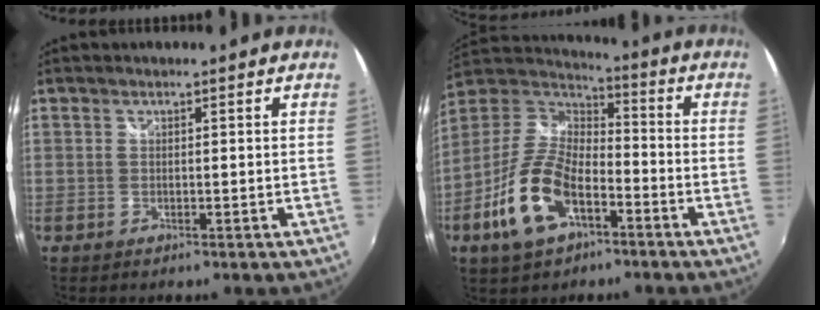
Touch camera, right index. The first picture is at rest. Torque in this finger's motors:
{"motor_torque": [0.98, -0.87, 0.89, 0.21]}